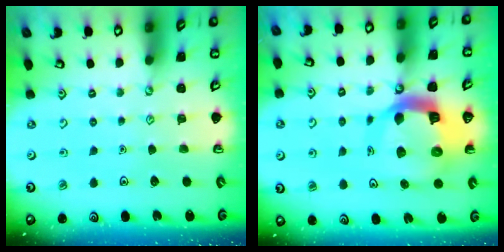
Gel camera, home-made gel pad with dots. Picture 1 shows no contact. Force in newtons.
{"total": 12.9, "press": 12.8, "slide": 1.6}